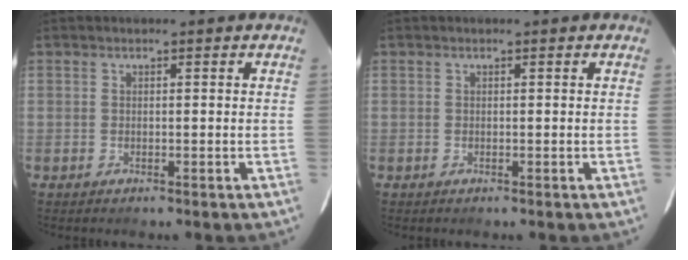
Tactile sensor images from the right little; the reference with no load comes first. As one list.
[{"total": 0.0}]